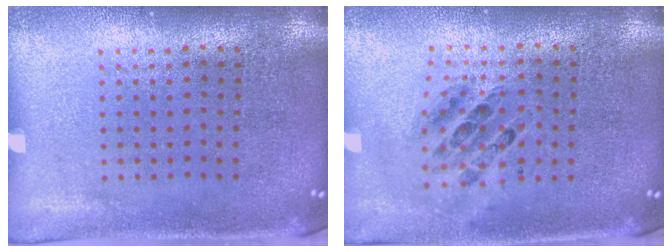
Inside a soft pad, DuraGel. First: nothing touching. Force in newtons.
{"total": 0.6, "press": 0.6, "slide": 0.1}